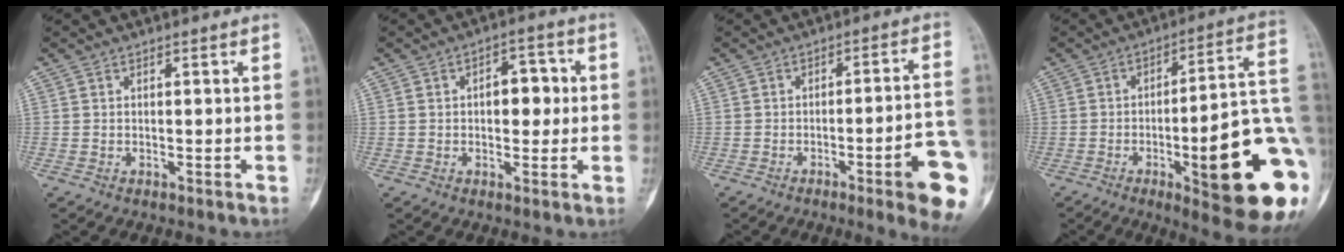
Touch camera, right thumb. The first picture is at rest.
{"total": 6.3, "force": [0.5, 3.8, 5.0], "torque": [-0.042, 0.013, 0.003]}
{"total": 13.1, "force": [-5.4, 1.8, 11.8], "torque": [-0.128, 0.023, -0.068]}
{"total": 25.1, "force": [-6.5, 5.8, 23.5], "torque": [-0.269, 0.014, -0.079]}